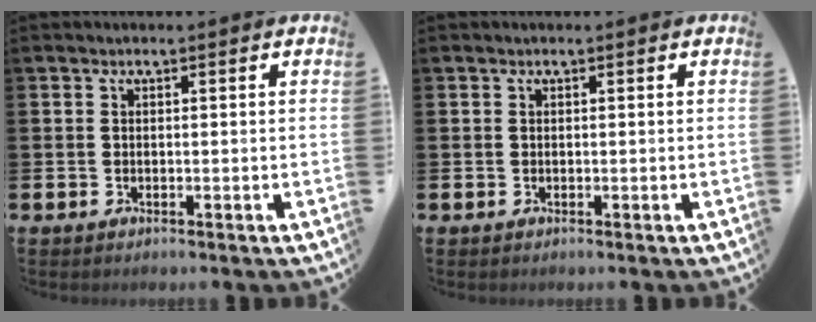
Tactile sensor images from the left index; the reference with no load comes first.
{"total": 0.0}